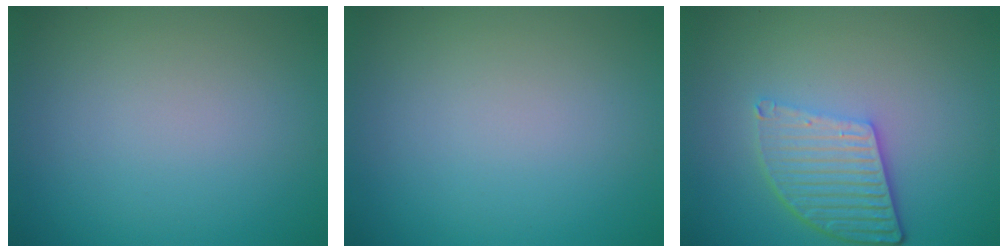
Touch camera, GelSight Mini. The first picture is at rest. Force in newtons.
{"total": 0.0}
{"total": 5.1, "press": 3.8, "slide": 3.5}